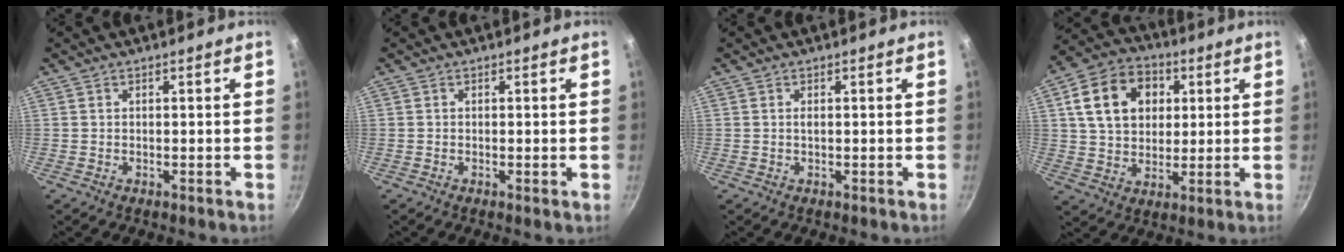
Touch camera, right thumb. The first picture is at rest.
{"total": 0.6, "force": [-0.2, 0.0, 0.6], "torque": [-0.010, -0.002, -0.005]}
{"total": 0.5, "force": [0.1, 0.2, 0.5], "torque": [-0.009, 0.000, 0.001]}
{"total": 15.0, "force": [4.2, 11.4, 8.8], "torque": [-0.129, 0.010, 0.062]}